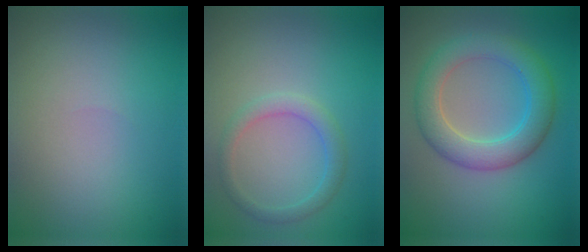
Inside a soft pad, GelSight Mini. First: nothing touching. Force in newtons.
{"total": 2.1, "press": 2.0, "slide": 0.3}
{"total": 5.2, "press": 5.2, "slide": 0.2}